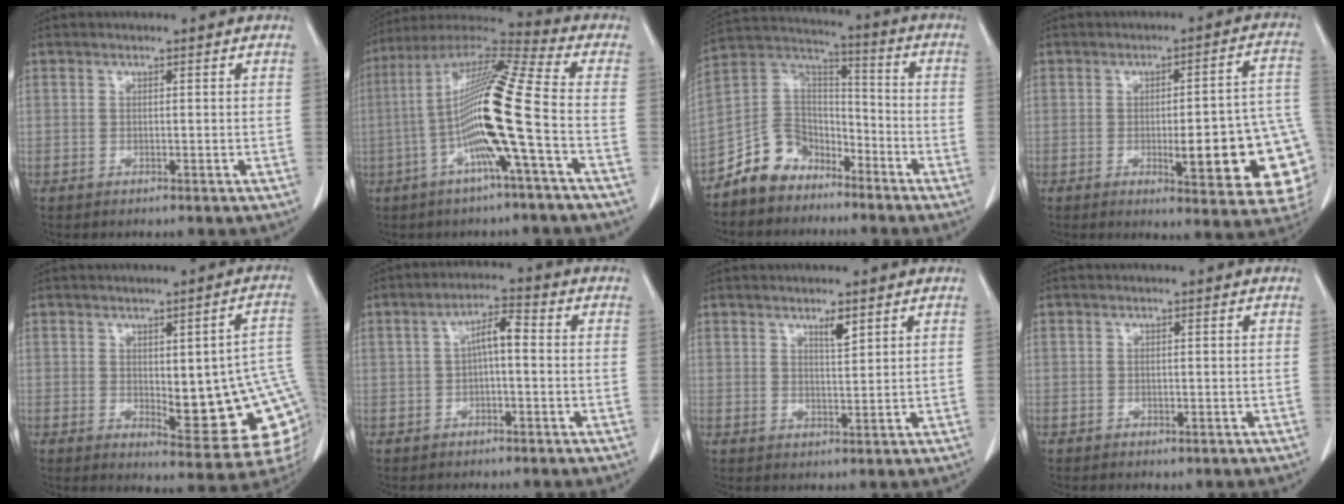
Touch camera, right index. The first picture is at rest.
{"total": 16.2, "force": [-3.4, -0.8, 15.8], "torque": [-0.299, 0.008, -0.078]}
{"total": 9.9, "force": [-7.1, 6.7, 2.0], "torque": [-0.043, 0.050, -0.137]}
{"total": 17.9, "force": [-3.9, 3.3, 17.2], "torque": [-0.128, 0.019, -0.033]}
{"total": 16.2, "force": [-0.2, 4.0, 15.7], "torque": [-0.154, 0.006, 0.012]}
{"total": 4.4, "force": [0.0, 1.2, 4.2], "torque": [-0.073, 0.019, -0.002]}
{"total": 2.4, "force": [1.7, 0.4, 1.7], "torque": [-0.032, -0.003, 0.030]}
{"total": 0.6, "force": [-0.4, 0.3, 0.3], "torque": [-0.007, -0.002, -0.002]}